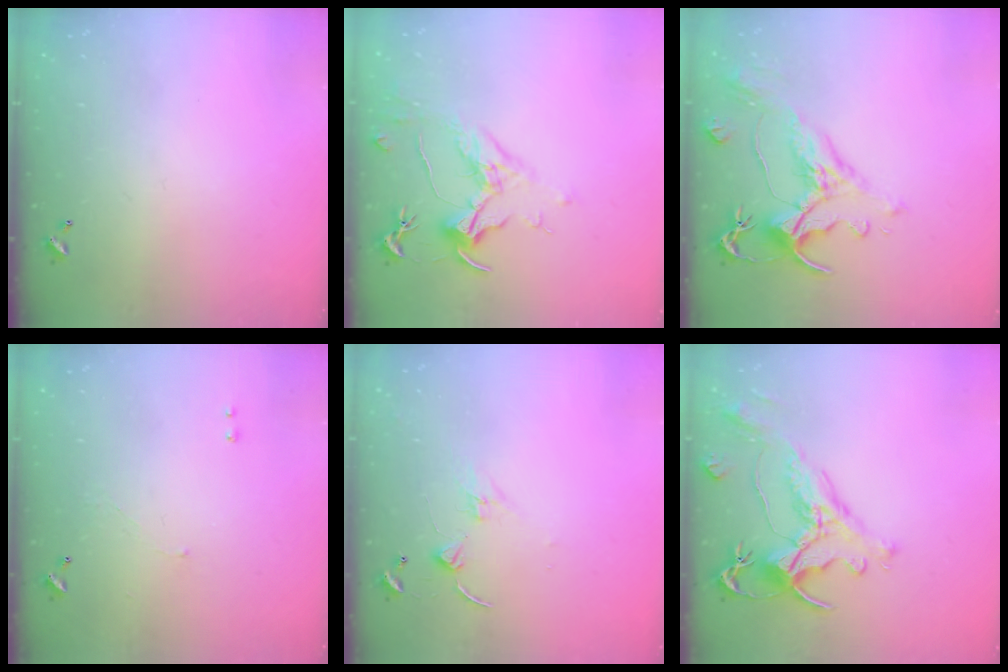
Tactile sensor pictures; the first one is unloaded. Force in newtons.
{"total": 1.6, "press": 1.4, "slide": 0.7}
{"total": 1.6, "press": 0.0, "slide": 1.6}
{"total": 1.3, "press": 1.2, "slide": 0.5}
{"total": 0.6, "press": 0.5, "slide": 0.3}
{"total": 1.8, "press": 1.2, "slide": 1.3}